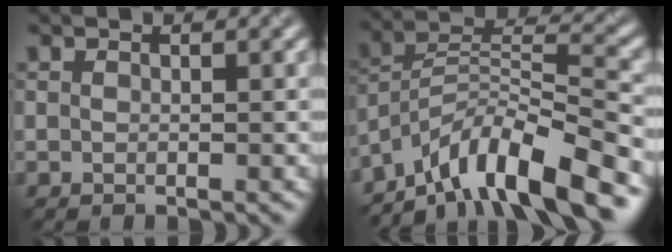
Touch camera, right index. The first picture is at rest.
{"total": 10.6, "force": [-8.1, 2.6, 6.4], "torque": [-0.093, 0.014, -0.157]}